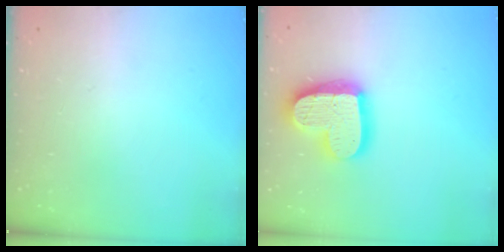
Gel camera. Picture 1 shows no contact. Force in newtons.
{"total": 19.6, "press": 19.5, "slide": 1.4}